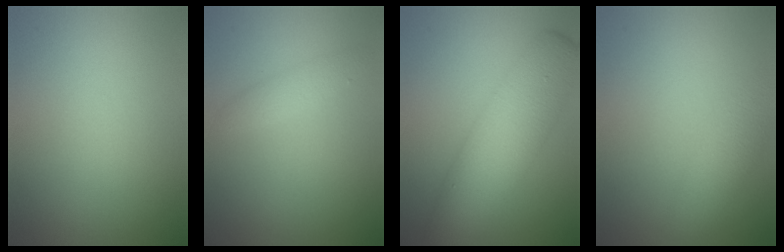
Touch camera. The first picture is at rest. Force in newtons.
{"total": 1.4, "press": 1.4, "slide": 0.0}
{"total": 7.8, "press": 7.8, "slide": 0.2}
{"total": 3.8, "press": 3.8, "slide": 0.1}